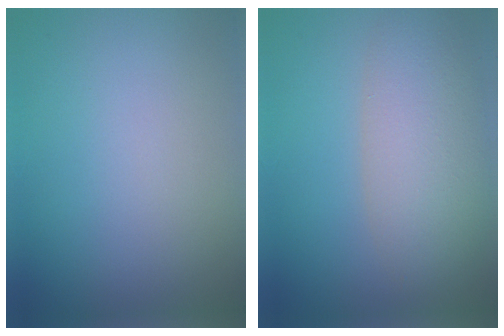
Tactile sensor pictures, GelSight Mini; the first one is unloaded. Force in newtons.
{"total": 6.6, "press": 6.6, "slide": 0.4}